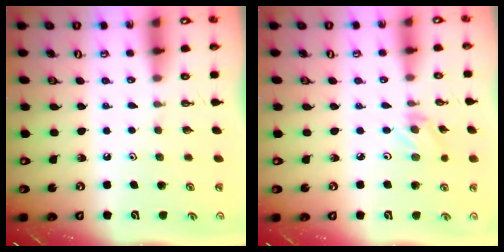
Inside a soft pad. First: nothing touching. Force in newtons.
{"total": 1.6, "press": 1.5, "slide": 0.3}